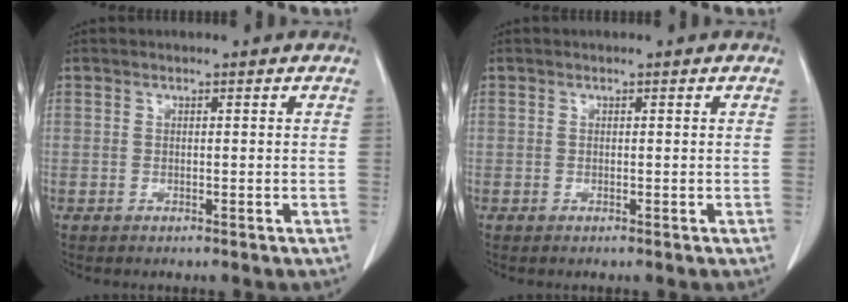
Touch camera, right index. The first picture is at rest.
{"total": 0.0}